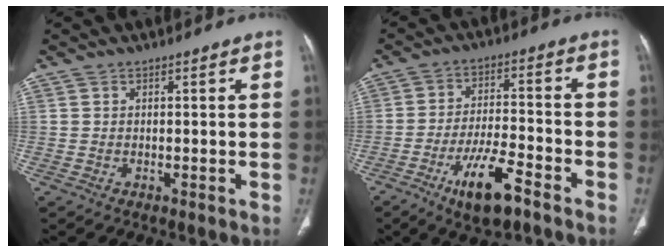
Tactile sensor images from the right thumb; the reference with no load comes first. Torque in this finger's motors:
{"motor_torque": [0.36, -0.63, 0.99, -0.69, 0.30]}